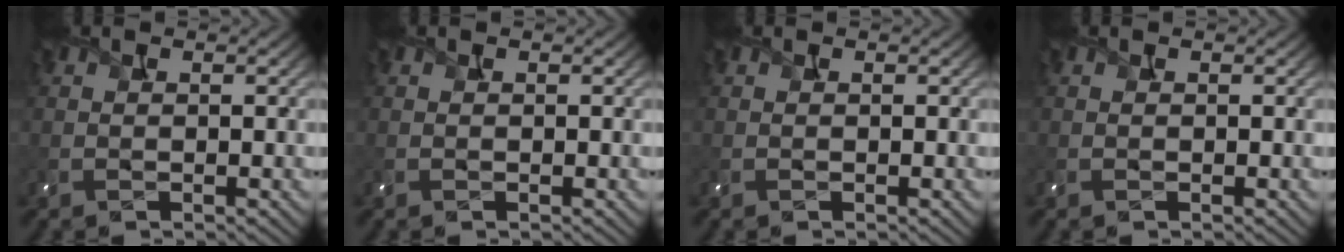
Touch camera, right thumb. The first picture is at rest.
{"total": 0.0}
{"total": 0.0}
{"total": 0.0}